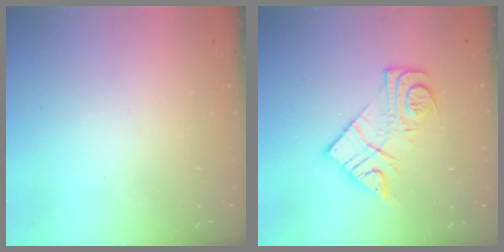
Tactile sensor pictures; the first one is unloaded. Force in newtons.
{"total": 12.9, "press": 12.8, "slide": 0.9}